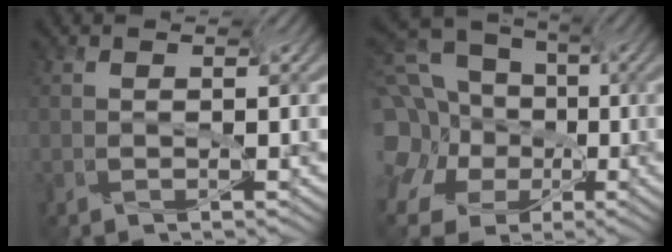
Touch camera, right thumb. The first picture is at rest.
{"total": 13.0, "force": [1.5, 10.7, 7.2], "torque": [-0.225, 0.048, 0.043]}